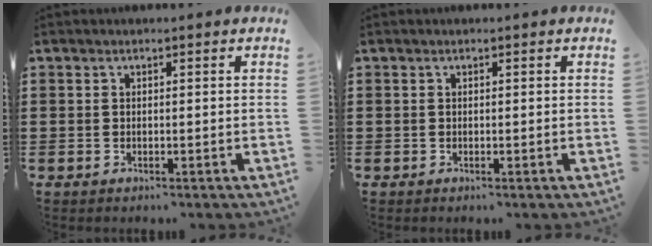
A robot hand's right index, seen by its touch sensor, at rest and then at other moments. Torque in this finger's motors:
{"motor_torque": [0.41, 0.25, 0.03, -0.01]}